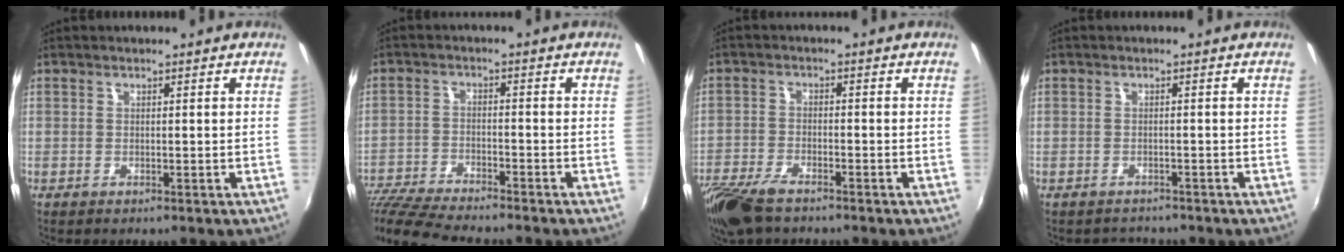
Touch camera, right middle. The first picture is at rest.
{"total": 11.7, "force": [-10.6, 1.1, 4.8], "torque": [-0.122, -0.022, -0.193]}
{"total": 9.8, "force": [-7.5, 3.4, 5.4], "torque": [-0.135, -0.030, -0.146]}
{"total": 2.3, "force": [-2.1, 1.0, -0.3], "torque": [-0.004, 0.002, -0.035]}